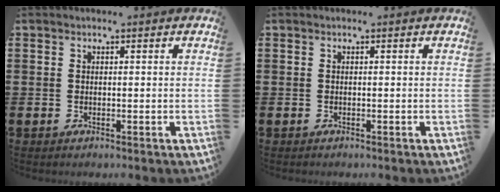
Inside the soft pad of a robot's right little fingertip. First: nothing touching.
{"total": 0.0}